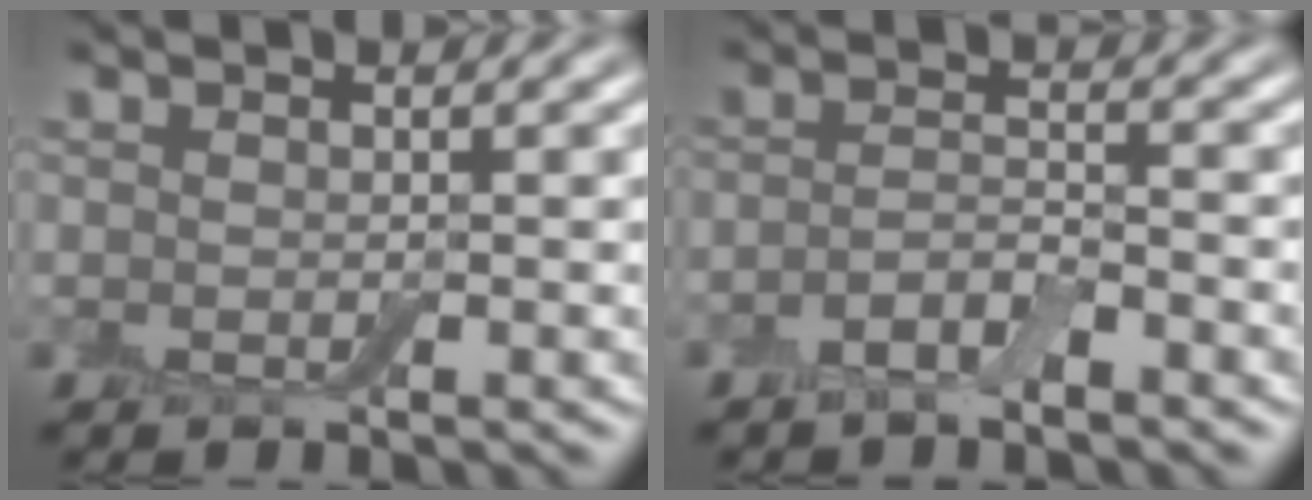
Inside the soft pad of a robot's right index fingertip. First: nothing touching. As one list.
[{"total": 2.2, "force": [-1.4, 0.6, 1.6], "torque": [-0.033, 0.003, -0.031]}]